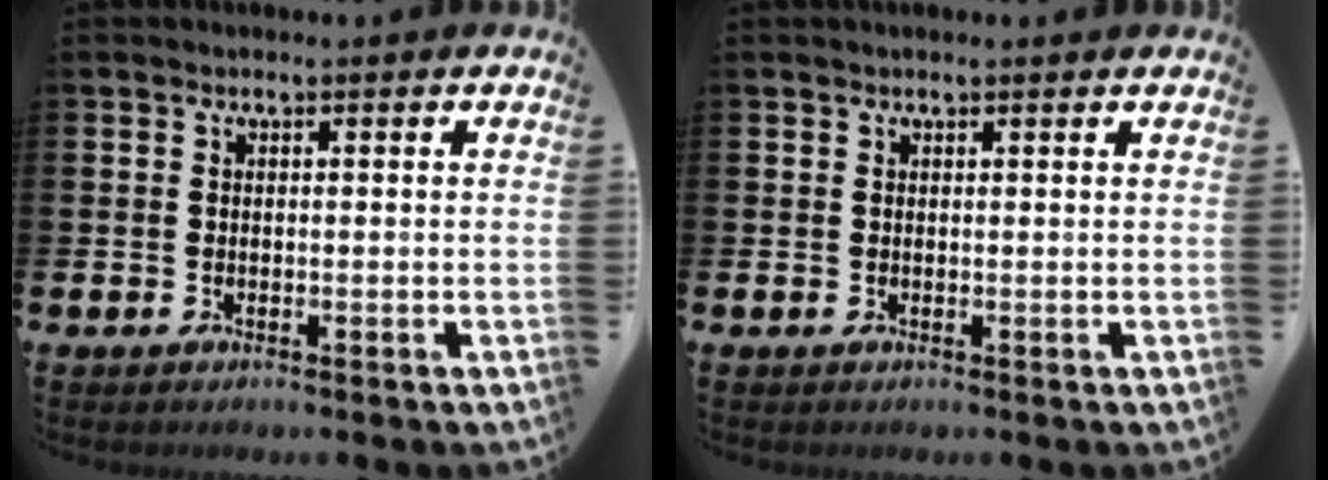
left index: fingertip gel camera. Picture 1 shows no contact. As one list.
[{"total": 0.8, "force": [0.7, 0.0, 0.3], "torque": [0.004, -0.002, 0.012]}]